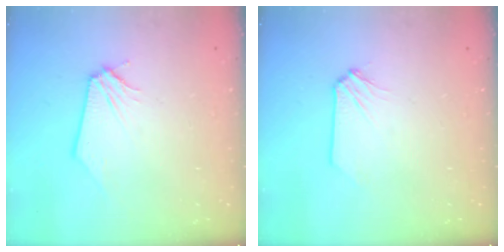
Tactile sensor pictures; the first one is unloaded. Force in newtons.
{"total": 0.7, "press": 0.7, "slide": 0.1}